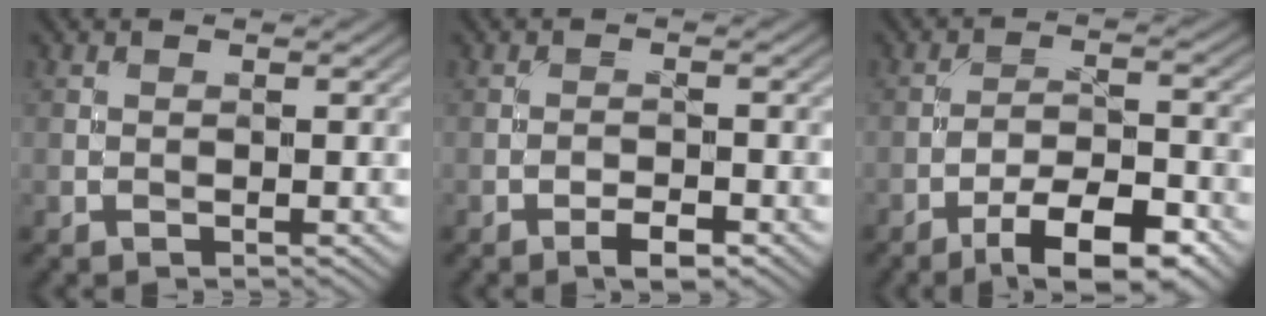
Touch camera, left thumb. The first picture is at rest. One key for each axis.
{"total": 2.6, "fx": -1.7, "fy": 0.8, "fz": 1.8, "tx": -0.032, "ty": 0.002, "tz": -0.033}
{"total": 9.5, "fx": -6.2, "fy": 3.0, "fz": 6.6, "tx": -0.102, "ty": 0.006, "tz": -0.102}